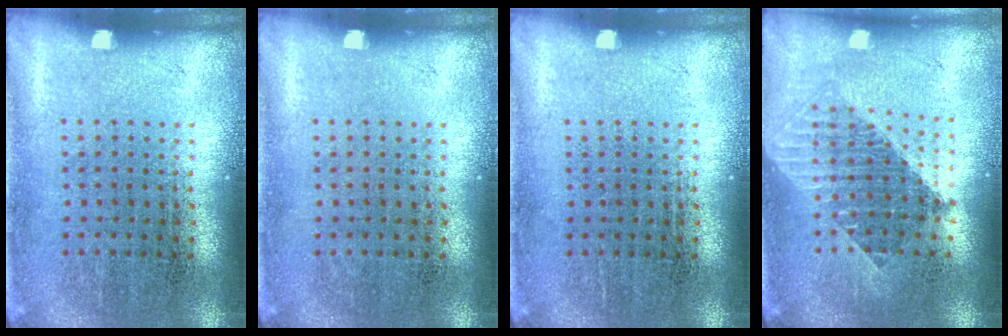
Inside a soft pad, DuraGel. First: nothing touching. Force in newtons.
{"total": 0.0}
{"total": 0.0}
{"total": 1.7, "press": 1.4, "slide": 1.0}